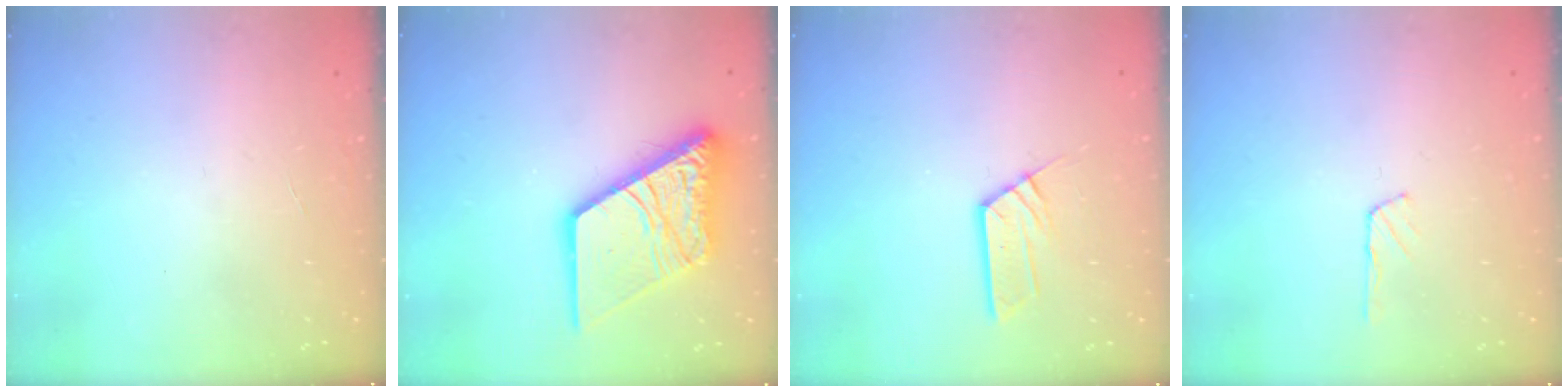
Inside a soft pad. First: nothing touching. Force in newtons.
{"total": 17.5, "press": 17.4, "slide": 2.0}
{"total": 5.6, "press": 5.6, "slide": 0.4}
{"total": 2.3, "press": 2.3, "slide": 0.2}